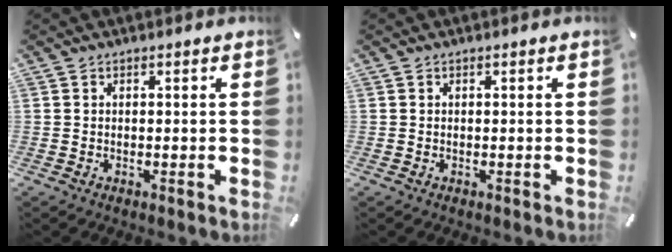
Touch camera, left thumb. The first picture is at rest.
{"total": 0.0}